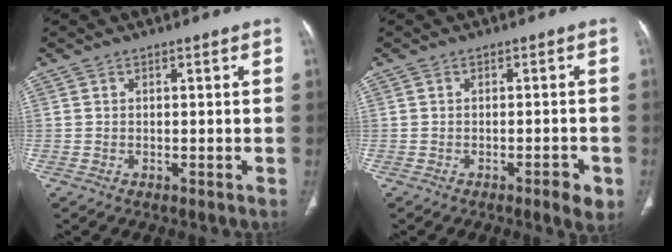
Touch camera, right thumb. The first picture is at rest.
{"total": 3.6, "force": [-1.8, 1.0, 2.9], "torque": [-0.034, 0.005, -0.021]}